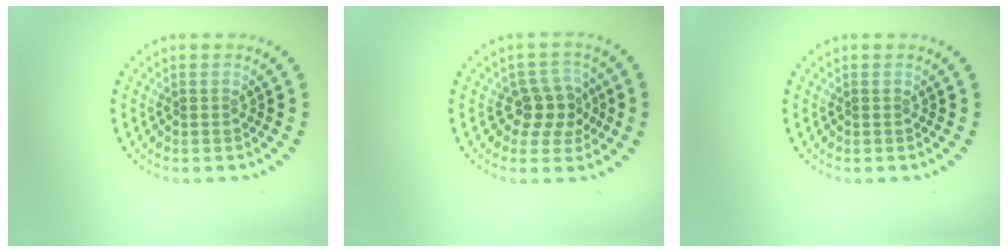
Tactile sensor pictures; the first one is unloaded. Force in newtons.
{"total": 3.1, "press": 2.8, "slide": 1.3}
{"total": 0.0}